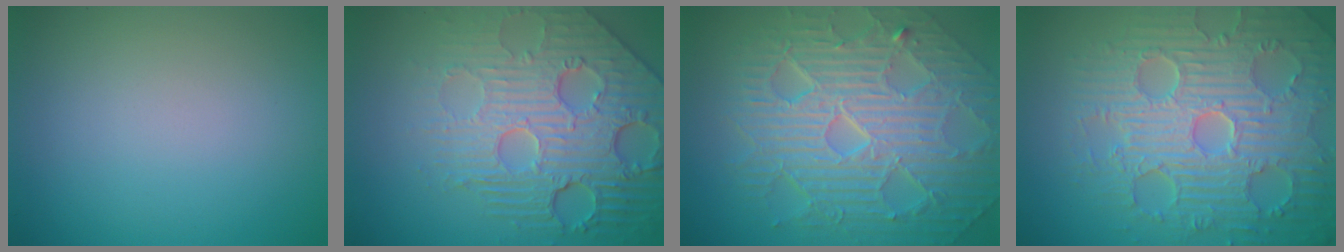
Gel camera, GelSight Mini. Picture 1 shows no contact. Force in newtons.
{"total": 8.6, "press": 6.0, "slide": 6.2}
{"total": 10.8, "press": 7.0, "slide": 8.2}
{"total": 9.2, "press": 6.7, "slide": 6.3}